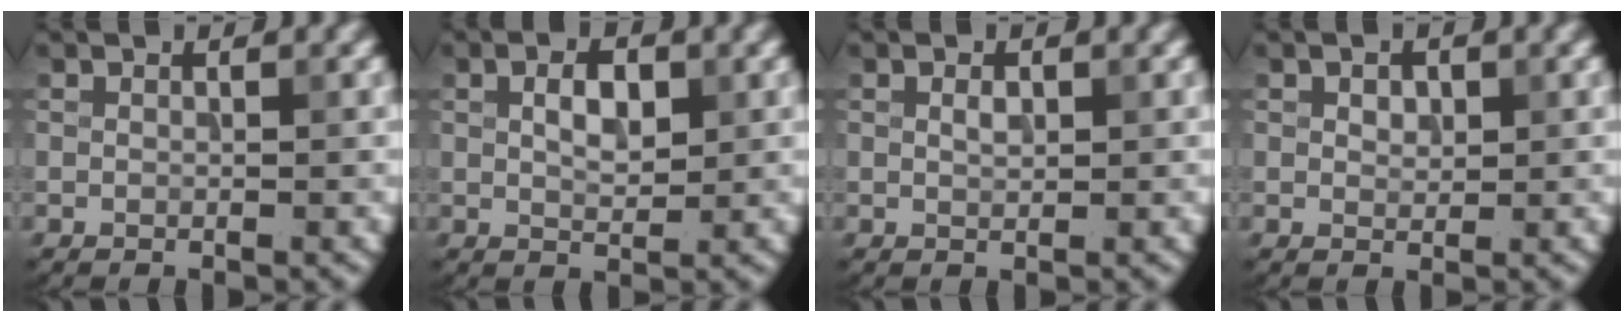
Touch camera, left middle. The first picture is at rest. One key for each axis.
{"total": 2.8, "fx": 0.7, "fy": 1.5, "fz": 2.2, "tx": -0.042, "ty": 0.002, "tz": 0.013}
{"total": 0.9, "fx": 0.3, "fy": 0.5, "fz": 0.7, "tx": -0.015, "ty": 0.001, "tz": 0.006}
{"total": 1.3, "fx": 0.5, "fy": 0.9, "fz": 0.7, "tx": -0.014, "ty": 0.000, "tz": 0.010}